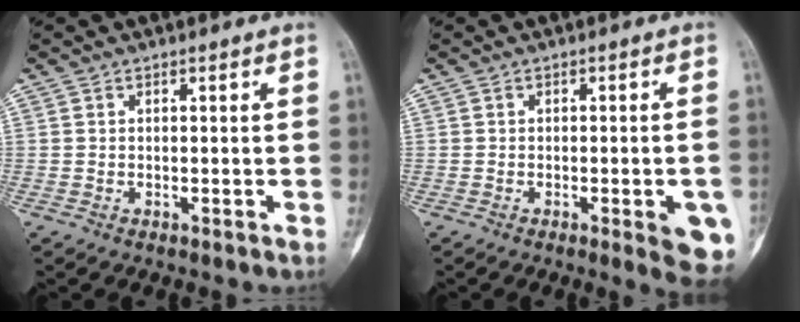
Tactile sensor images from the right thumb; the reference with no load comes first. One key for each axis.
{"total": 8.3, "fx": -2.8, "fy": 2.2, "fz": 7.5, "tx": -0.072, "ty": 0.001, "tz": -0.029}